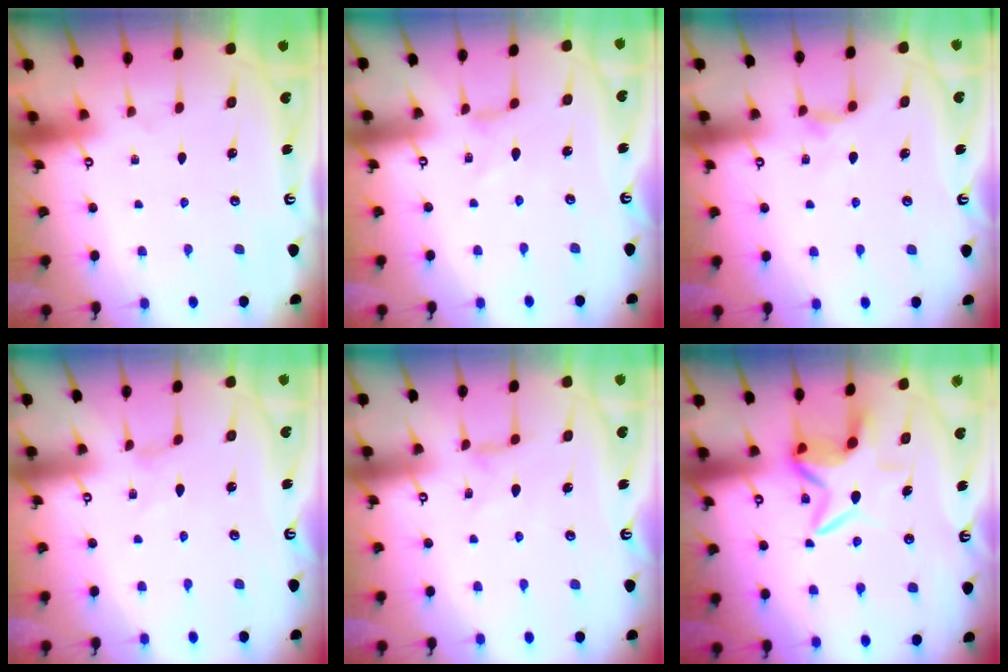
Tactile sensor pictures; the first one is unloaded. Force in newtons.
{"total": 0.0}
{"total": 3.7, "press": 3.6, "slide": 0.6}
{"total": 0.0}
{"total": 2.5, "press": 2.5, "slide": 0.5}
{"total": 7.9, "press": 7.7, "slide": 1.9}